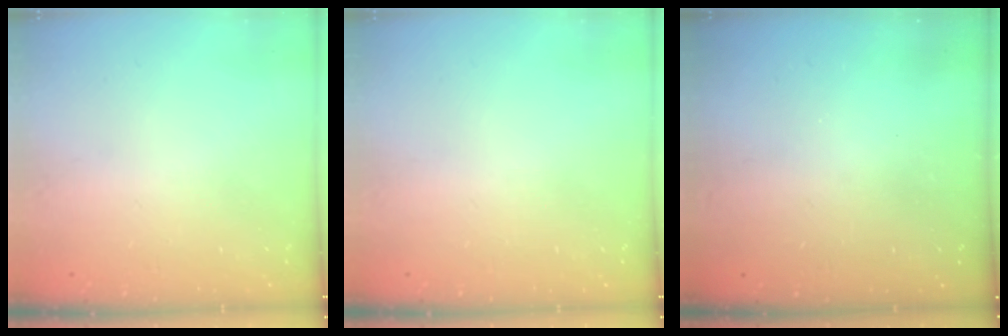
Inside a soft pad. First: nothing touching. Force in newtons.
{"total": 0.0}
{"total": 3.2, "press": 3.2, "slide": 0.1}